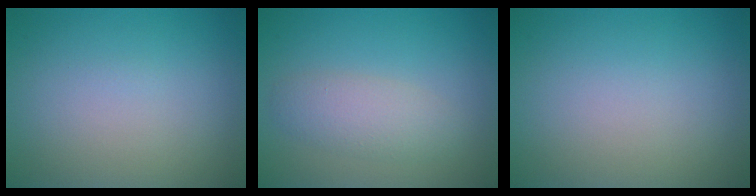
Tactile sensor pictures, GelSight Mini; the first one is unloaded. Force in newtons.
{"total": 2.8, "press": 2.8, "slide": 0.1}
{"total": 0.0}